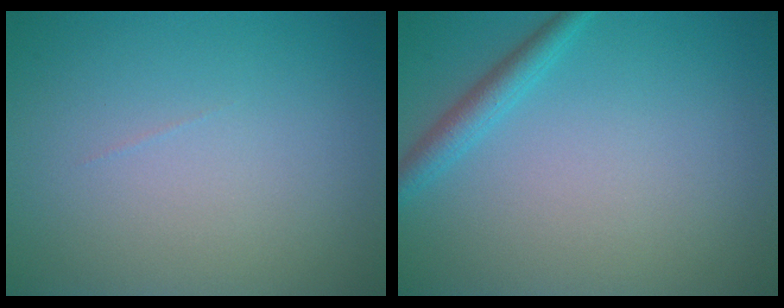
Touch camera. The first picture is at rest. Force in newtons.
{"total": 2.0, "press": 2.0, "slide": 0.1}